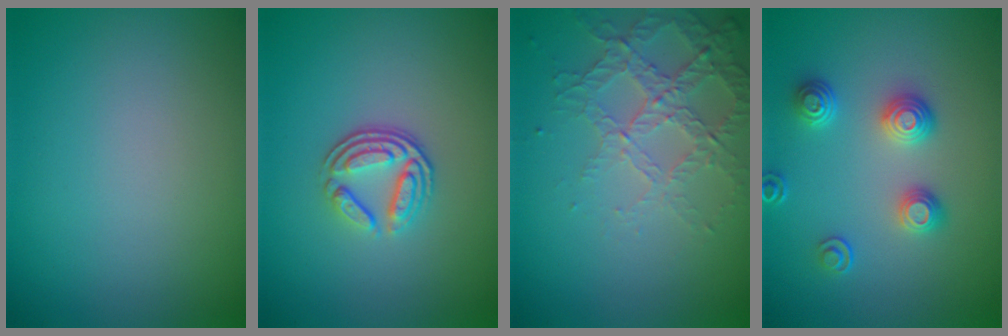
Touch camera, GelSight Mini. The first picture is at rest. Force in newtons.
{"total": 3.5, "press": 2.6, "slide": 2.3}
{"total": 4.2, "press": 3.0, "slide": 2.9}
{"total": 3.2, "press": 2.8, "slide": 1.5}